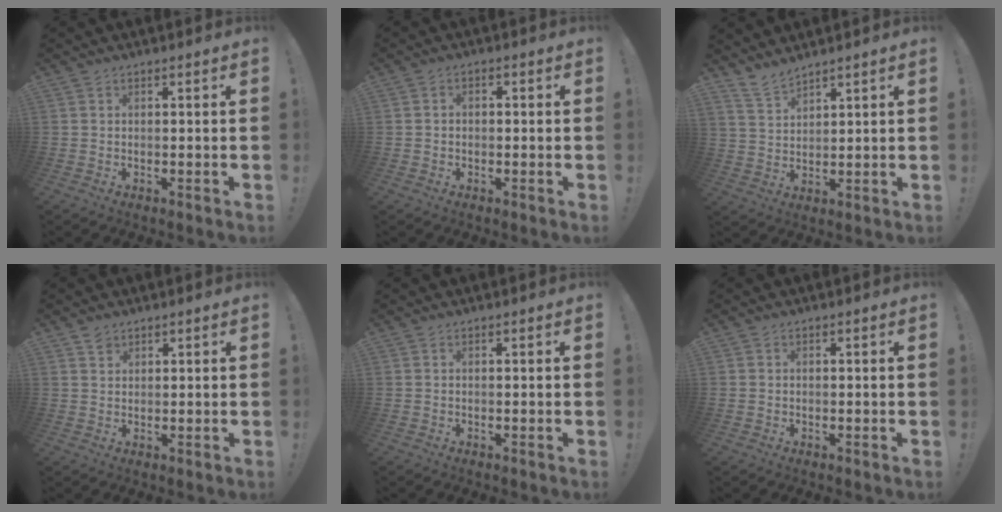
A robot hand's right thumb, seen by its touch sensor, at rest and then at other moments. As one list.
[{"total": 1.8, "force": [-1.2, 1.1, 0.8], "torque": [-0.016, 0.011, -0.020]}, {"total": 6.2, "force": [5.7, 1.5, 2.0], "torque": [-0.047, -0.031, 0.109]}, {"total": 1.8, "force": [1.4, 1.1, 0.3], "torque": [0.008, -0.011, 0.025]}, {"total": 0.0}, {"total": 0.6, "force": [-0.1, 0.6, -0.1], "torque": [0.002, 0.001, -0.002]}]